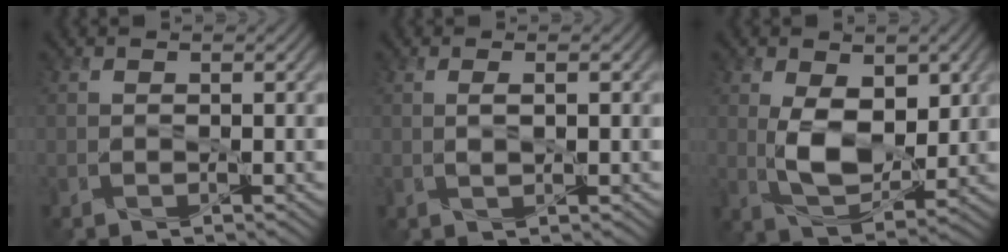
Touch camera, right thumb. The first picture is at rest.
{"total": 1.4, "force": [0.3, 0.4, 1.3], "torque": [-0.026, 0.002, 0.005]}
{"total": 8.0, "force": [1.1, 4.7, 6.3], "torque": [-0.123, -0.007, 0.022]}